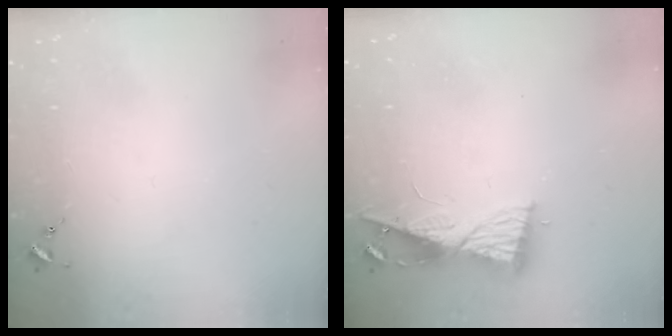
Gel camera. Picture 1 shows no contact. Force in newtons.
{"total": 9.0, "press": 9.0, "slide": 0.8}